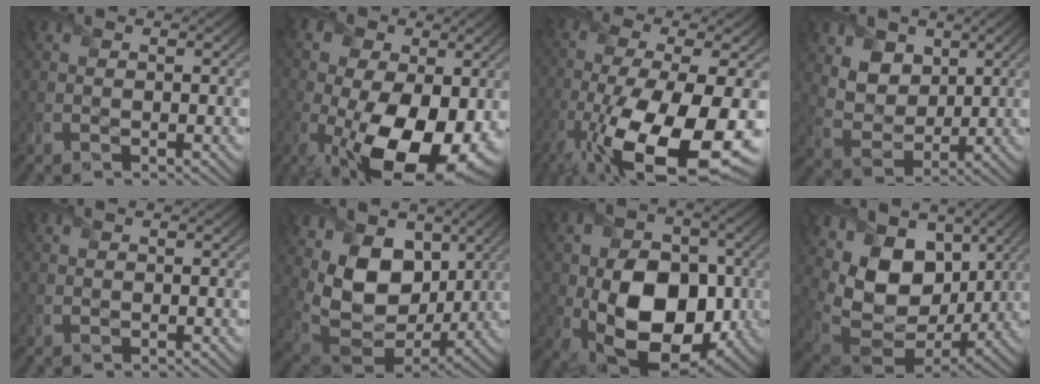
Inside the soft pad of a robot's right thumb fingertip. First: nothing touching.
{"total": 17.6, "force": [-4.1, 10.1, 13.8], "torque": [-0.248, -0.062, -0.044]}
{"total": 17.7, "force": [-7.7, 5.9, 14.7], "torque": [-0.302, -0.031, -0.132]}
{"total": 7.2, "force": [3.7, 5.2, 3.3], "torque": [-0.106, -0.026, 0.086]}
{"total": 0.0}
{"total": 11.7, "force": [3.7, 8.3, 7.4], "torque": [-0.165, -0.019, 0.065]}
{"total": 14.2, "force": [-2.7, 10.0, 9.8], "torque": [-0.167, -0.034, -0.042]}
{"total": 13.1, "force": [4.4, 9.5, 7.9], "torque": [-0.175, -0.009, 0.081]}